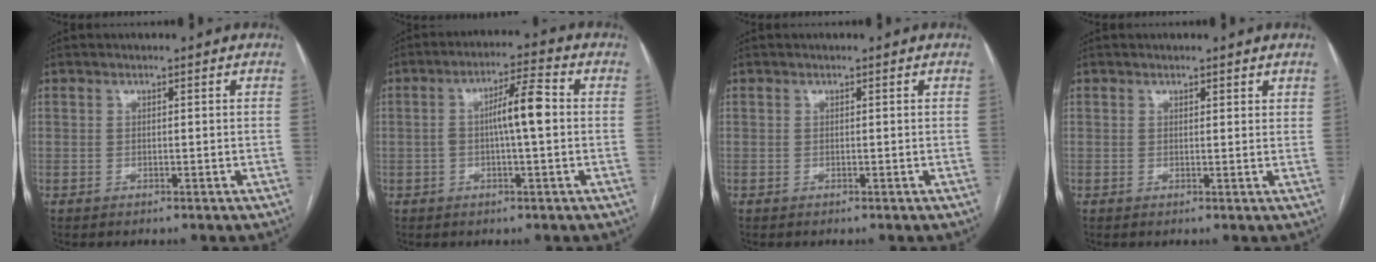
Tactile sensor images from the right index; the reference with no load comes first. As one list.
[{"total": 7.0, "force": [0.0, 0.8, 6.9], "torque": [-0.122, 0.019, -0.004]}, {"total": 0.0}, {"total": 1.5, "force": [1.2, 0.5, 0.6], "torque": [-0.007, 0.000, 0.014]}]